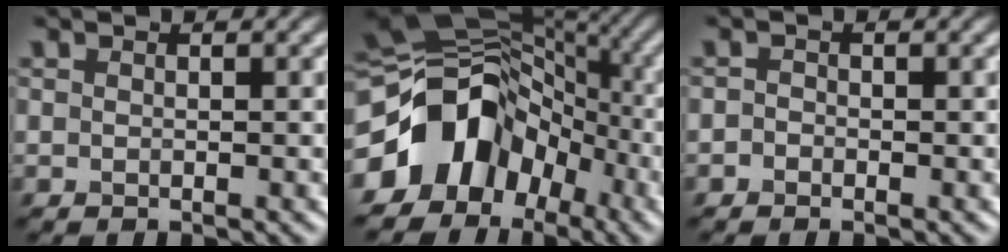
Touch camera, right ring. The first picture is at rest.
{"total": 12.3, "force": [-4.2, 9.3, 6.8], "torque": [-0.113, 0.003, -0.083]}
{"total": 0.7, "force": [-0.5, 0.5, 0.2], "torque": [-0.002, -0.002, -0.012]}